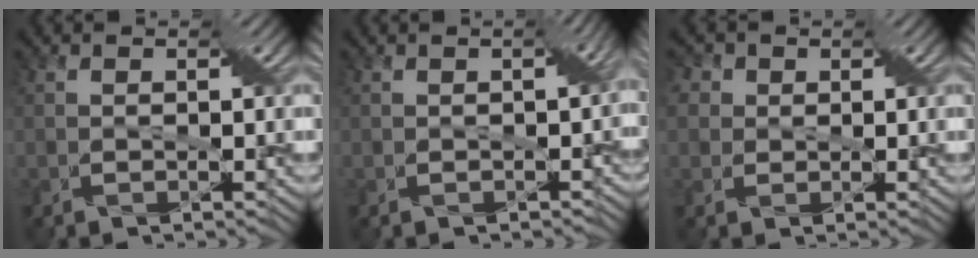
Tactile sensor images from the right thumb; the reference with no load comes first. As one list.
[{"total": 4.3, "force": [-0.7, 2.4, 3.5], "torque": [-0.041, -0.011, -0.007]}, {"total": 5.3, "force": [2.0, 4.3, 2.3], "torque": [-0.058, 0.025, 0.022]}]